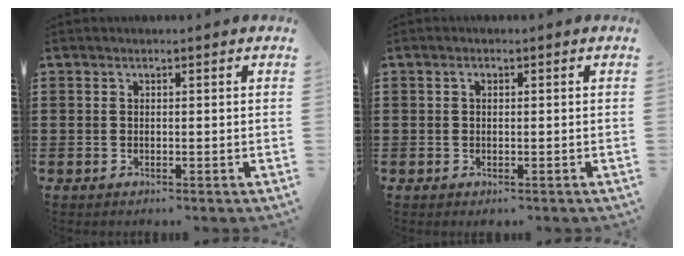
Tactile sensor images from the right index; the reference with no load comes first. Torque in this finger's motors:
{"motor_torque": [0.77, 0.45, 0.03, 0.00]}